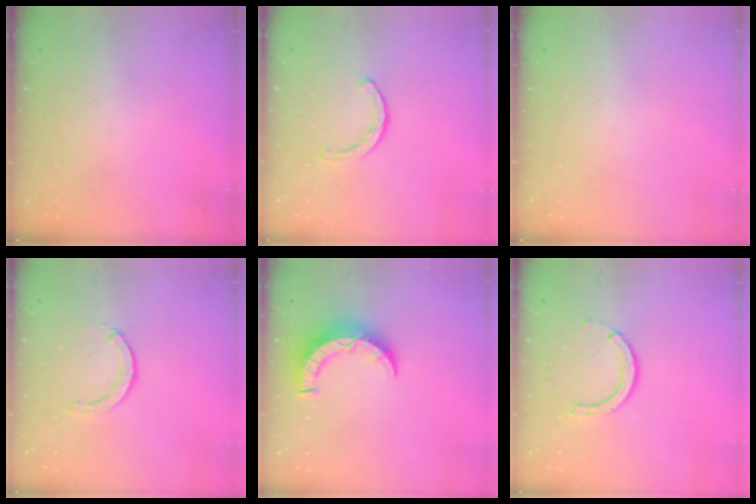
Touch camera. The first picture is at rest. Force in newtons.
{"total": 2.1, "press": 2.0, "slide": 0.4}
{"total": 0.0}
{"total": 0.6, "press": 0.6, "slide": 0.2}
{"total": 7.7, "press": 7.6, "slide": 0.8}
{"total": 3.2, "press": 3.2, "slide": 0.0}